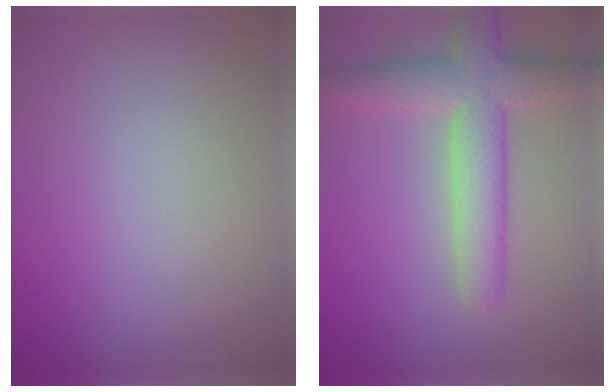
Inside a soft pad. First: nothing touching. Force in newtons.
{"total": 6.0, "press": 6.0, "slide": 0.1}